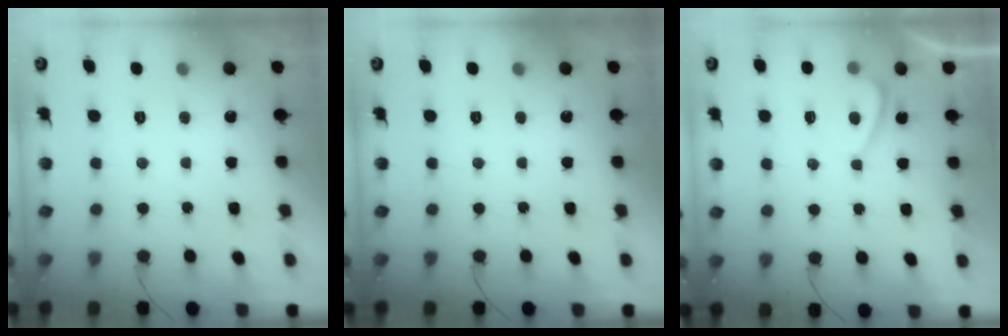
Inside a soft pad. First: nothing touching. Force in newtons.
{"total": 0.0}
{"total": 2.1, "press": 2.0, "slide": 0.7}